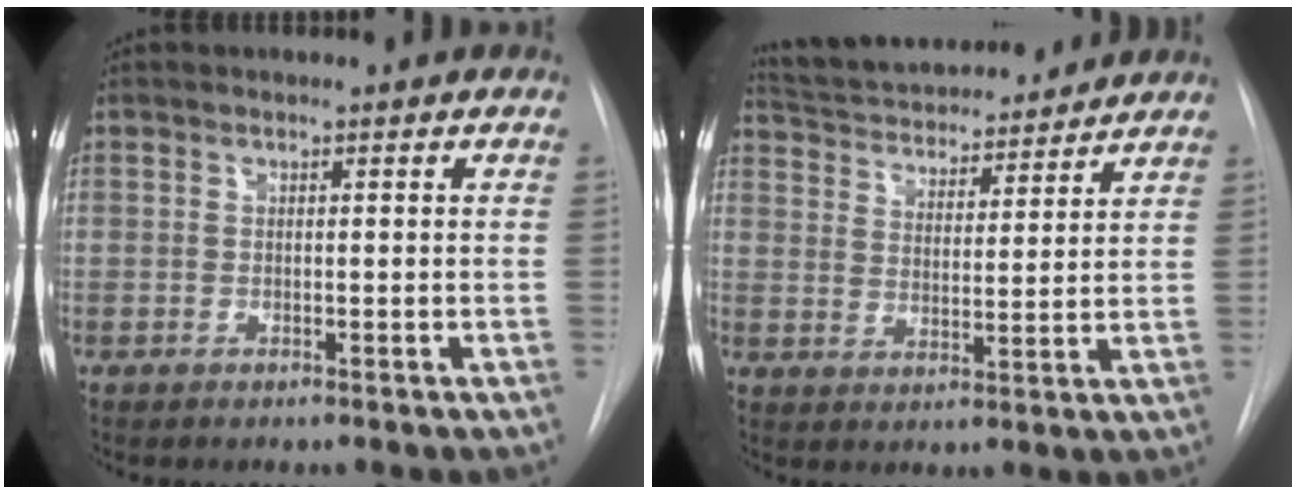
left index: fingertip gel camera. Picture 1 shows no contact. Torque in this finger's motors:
{"motor_torque": [-0.14, -0.79, 0.18, 0.04]}